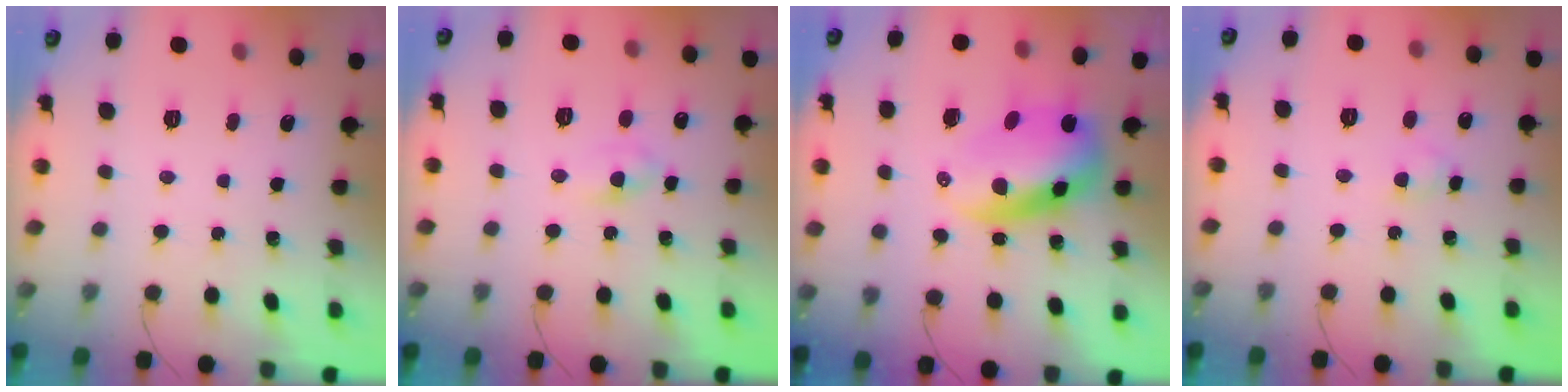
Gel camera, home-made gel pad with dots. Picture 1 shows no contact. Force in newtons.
{"total": 2.2, "press": 1.9, "slide": 1.1}
{"total": 9.6, "press": 9.3, "slide": 2.3}
{"total": 2.5, "press": 2.3, "slide": 1.1}